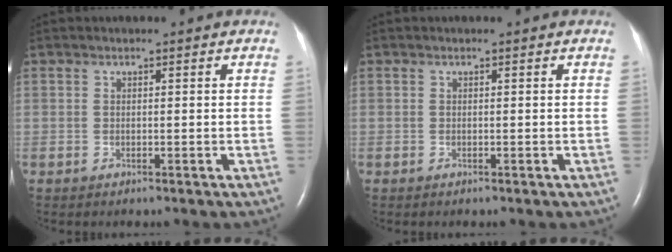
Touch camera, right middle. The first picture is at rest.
{"total": 0.0}